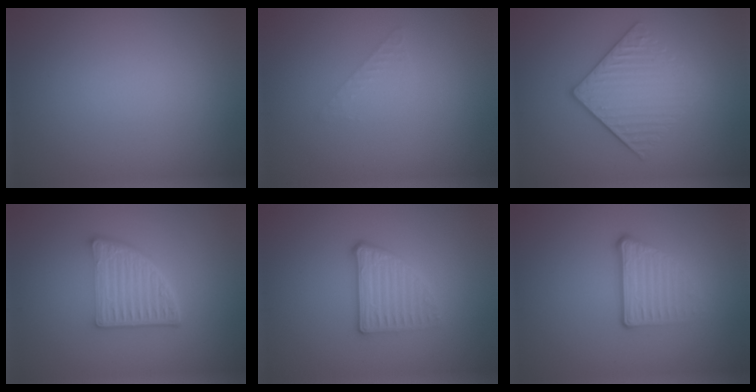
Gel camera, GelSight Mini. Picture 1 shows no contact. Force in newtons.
{"total": 1.0, "press": 1.0, "slide": 0.0}
{"total": 4.0, "press": 3.3, "slide": 2.3}
{"total": 5.4, "press": 3.9, "slide": 3.8}
{"total": 2.7, "press": 2.4, "slide": 1.1}
{"total": 3.5, "press": 2.3, "slide": 2.6}